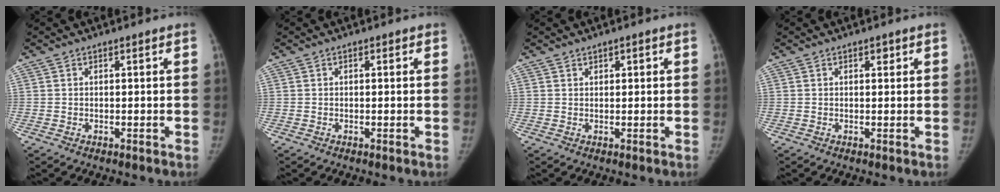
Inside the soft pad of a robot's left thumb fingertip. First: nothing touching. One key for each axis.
{"total": 0.9, "fx": 0.4, "fy": 0.5, "fz": 0.7, "tx": -0.007, "ty": 0.000, "tz": 0.003}
{"total": 1.5, "fx": 0.9, "fy": 0.9, "fz": 0.9, "tx": -0.006, "ty": -0.003, "tz": 0.013}
{"total": 1.2, "fx": 0.7, "fy": 0.6, "fz": 0.8, "tx": -0.006, "ty": -0.002, "tz": 0.010}